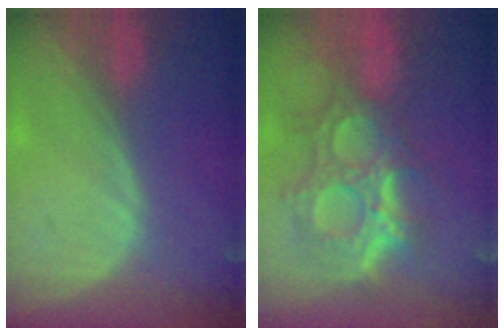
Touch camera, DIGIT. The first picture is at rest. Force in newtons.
{"total": 12.1, "press": 10.8, "slide": 5.4}